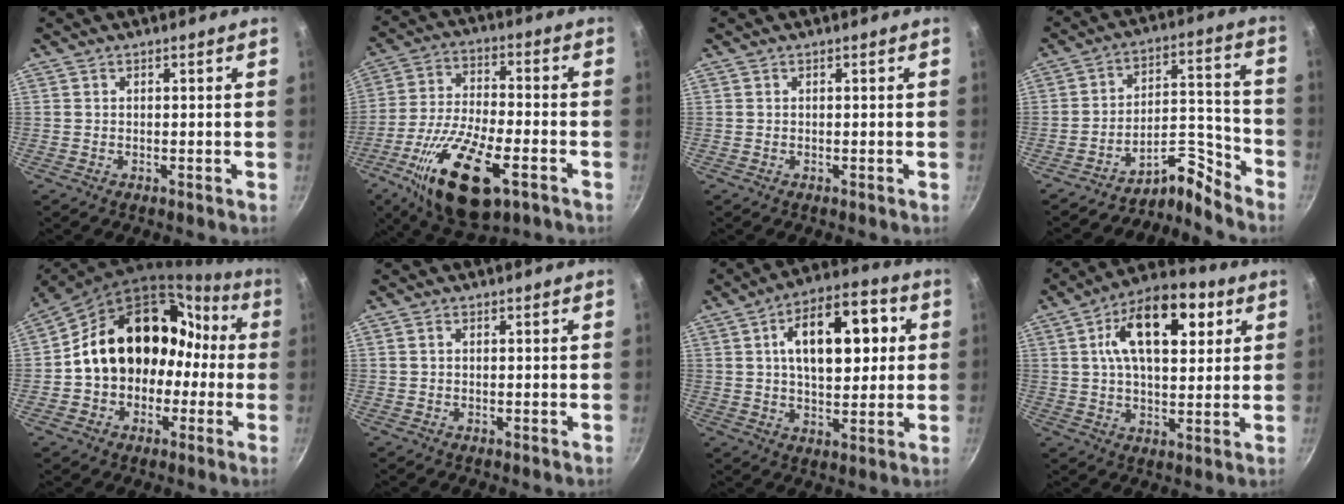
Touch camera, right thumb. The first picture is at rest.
{"total": 19.6, "force": [-8.7, 7.8, 15.7], "torque": [-0.285, 0.014, -0.157]}
{"total": 0.0}
{"total": 8.5, "force": [-8.1, 1.7, 1.8], "torque": [0.000, 0.107, -0.152]}
{"total": 20.9, "force": [-0.4, 16.6, 12.6], "torque": [-0.163, 0.082, 0.003]}
{"total": 0.7, "force": [0.2, 0.5, 0.5], "torque": [-0.009, 0.004, 0.002]}
{"total": 16.7, "force": [3.5, 9.0, 13.6], "torque": [-0.171, 0.010, 0.047]}
{"total": 17.3, "force": [5.6, 9.3, 13.4], "torque": [-0.182, -0.003, 0.077]}